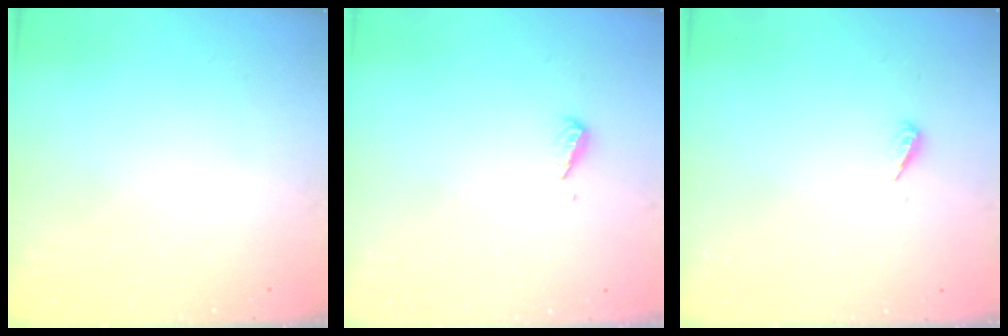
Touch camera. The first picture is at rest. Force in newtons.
{"total": 3.0, "press": 3.0, "slide": 0.2}
{"total": 2.9, "press": 2.9, "slide": 0.3}